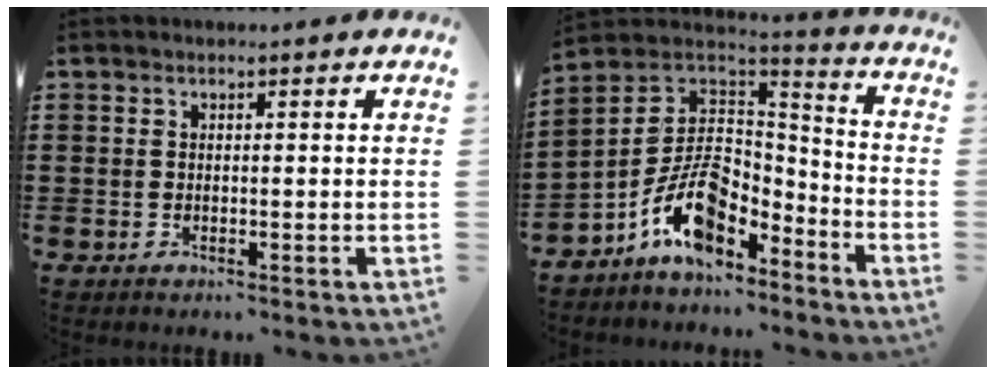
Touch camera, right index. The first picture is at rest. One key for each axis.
{"total": 11.3, "fx": -5.9, "fy": 6.4, "fz": 7.3, "tx": -0.164, "ty": 0.013, "tz": -0.117}